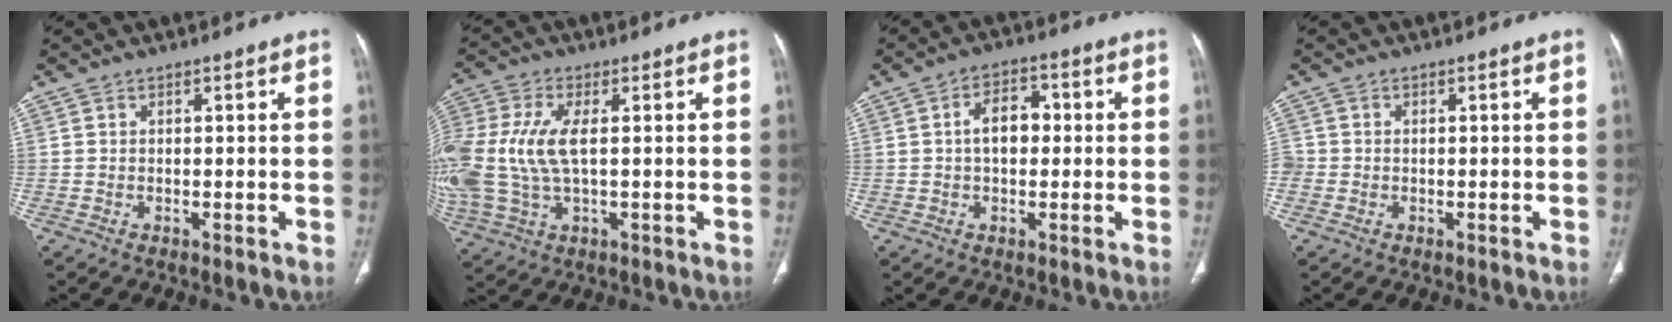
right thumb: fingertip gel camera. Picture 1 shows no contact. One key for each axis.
{"total": 17.3, "fx": 0.9, "fy": 9.2, "fz": 14.6, "tx": -0.375, "ty": 0.002, "tz": 0.023}
{"total": 6.2, "fx": 0.3, "fy": 4.0, "fz": 4.8, "tx": -0.068, "ty": 0.020, "tz": -0.002}
{"total": 2.2, "fx": -0.3, "fy": 2.1, "fz": 0.7, "tx": -0.006, "ty": 0.006, "tz": -0.005}